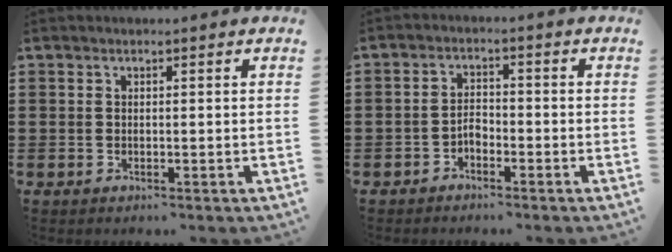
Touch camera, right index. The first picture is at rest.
{"total": 1.9, "force": [-1.5, 1.0, 0.6], "torque": [-0.013, 0.007, -0.032]}